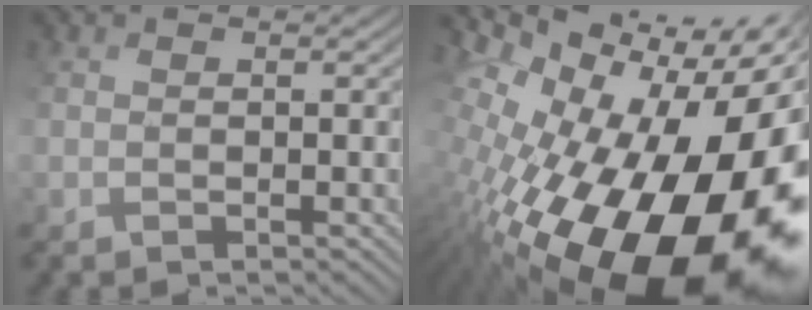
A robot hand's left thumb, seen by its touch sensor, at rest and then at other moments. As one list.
[{"total": 20.7, "force": [-4.9, 11.6, 16.4], "torque": [-0.293, -0.063, -0.054]}]